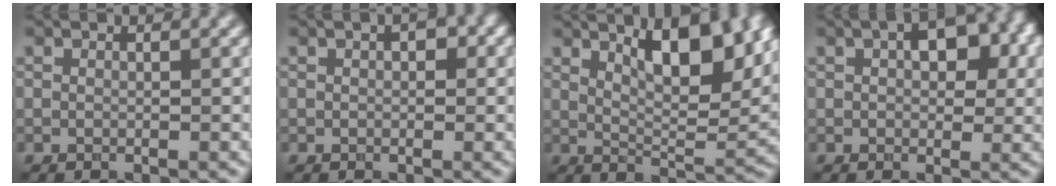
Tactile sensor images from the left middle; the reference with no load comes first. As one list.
[{"total": 1.4, "force": [0.3, 0.8, 1.1], "torque": [-0.012, 0.002, 0.002]}, {"total": 7.6, "force": [3.7, 2.5, 6.1], "torque": [-0.091, -0.005, 0.064]}, {"total": 4.9, "force": [1.4, 2.6, 3.9], "torque": [-0.050, 0.009, 0.017]}]